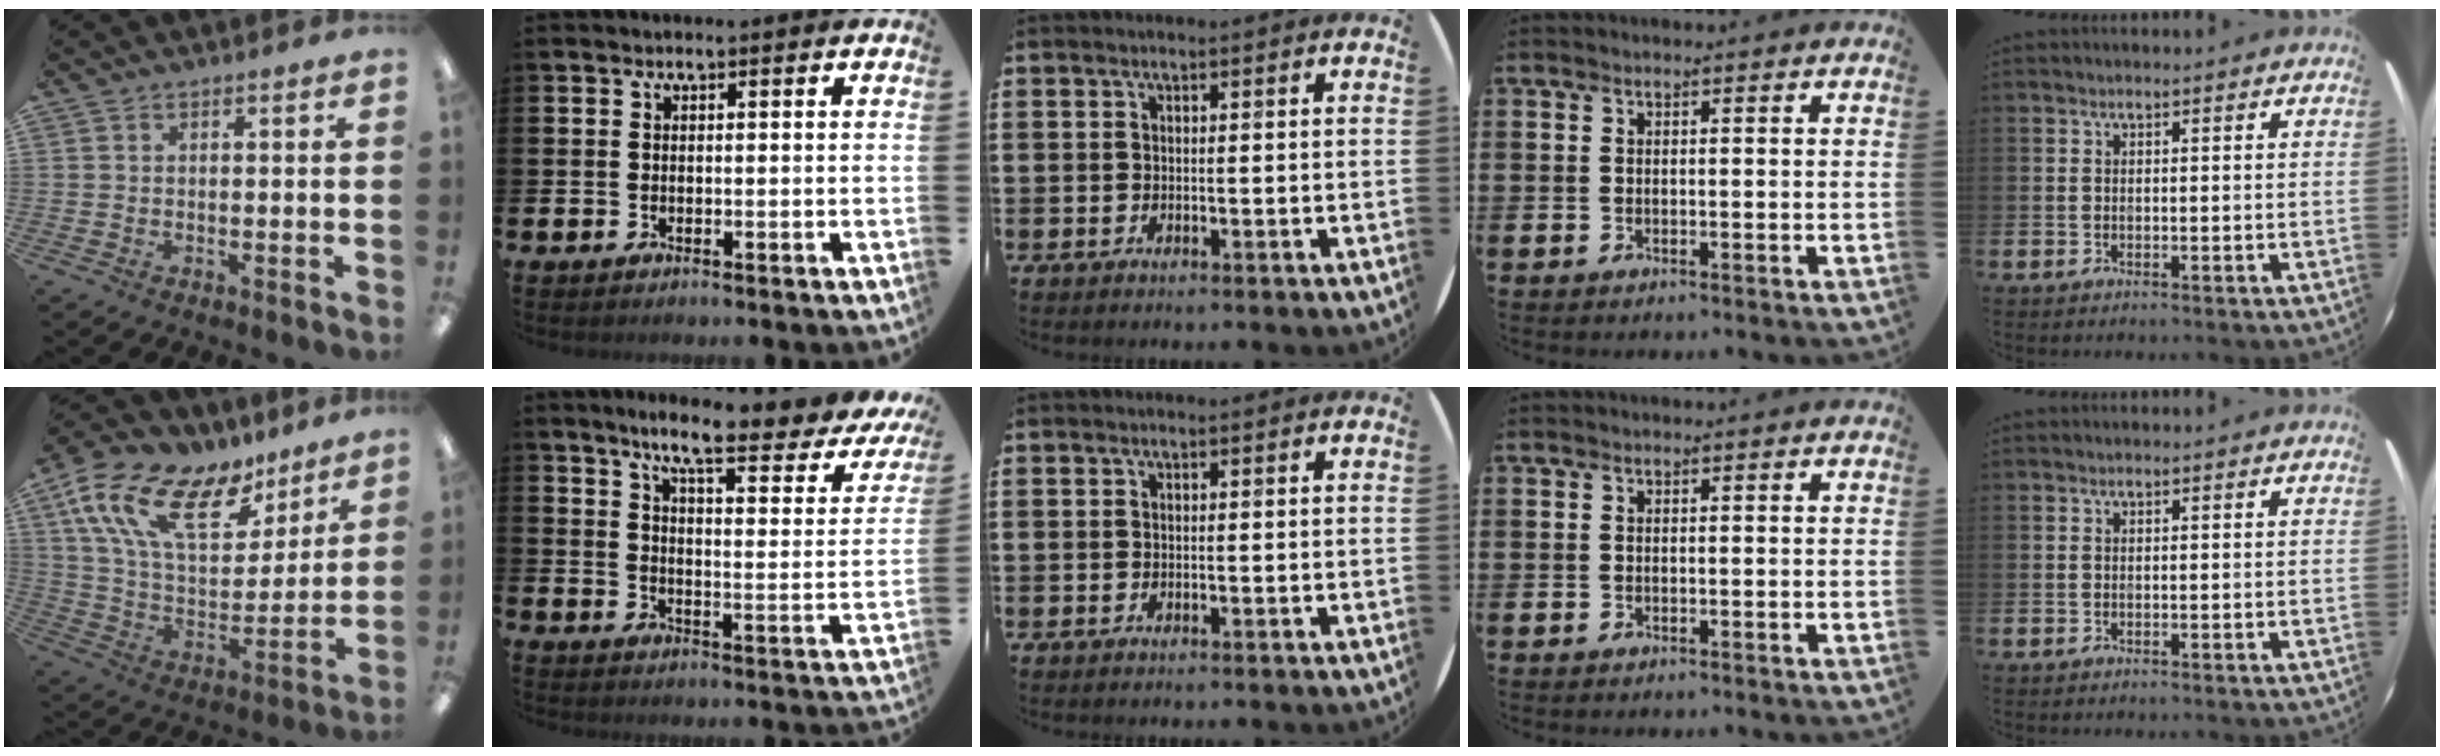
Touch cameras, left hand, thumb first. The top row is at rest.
{"thumb": {"total": 21.6, "force": [11.9, 10.9, 14.4], "torque": [-0.279, -0.050, 0.211]}, "index": {"total": 7.8, "force": [6.0, 1.3, 4.7], "torque": [-0.096, -0.049, 0.091]}}